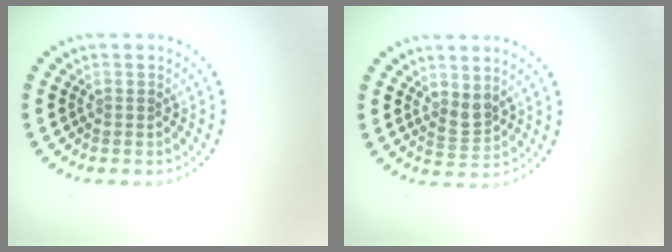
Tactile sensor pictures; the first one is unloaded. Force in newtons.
{"total": 1.8, "press": 1.5, "slide": 1.0}